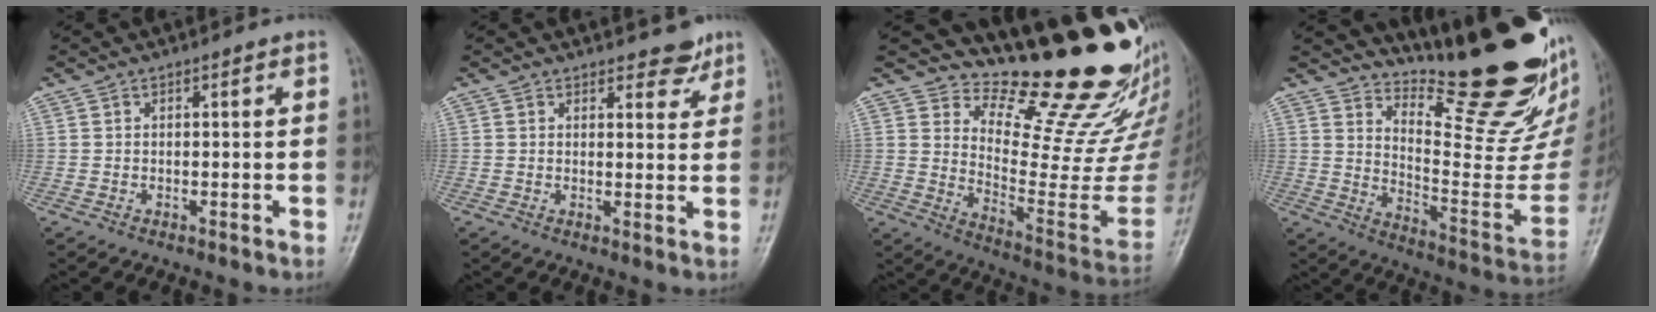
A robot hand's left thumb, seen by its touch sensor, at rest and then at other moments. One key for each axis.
{"total": 3.9, "fx": 3.2, "fy": 1.8, "fz": 1.3, "tx": 0.005, "ty": -0.023, "tz": 0.038}
{"total": 22.9, "fx": 20.2, "fy": 4.9, "fz": 9.6, "tx": -0.092, "ty": -0.190, "tz": 0.283}
{"total": 25.6, "fx": 18.4, "fy": 6.8, "fz": 16.5, "tx": -0.201, "ty": -0.136, "tz": 0.267}